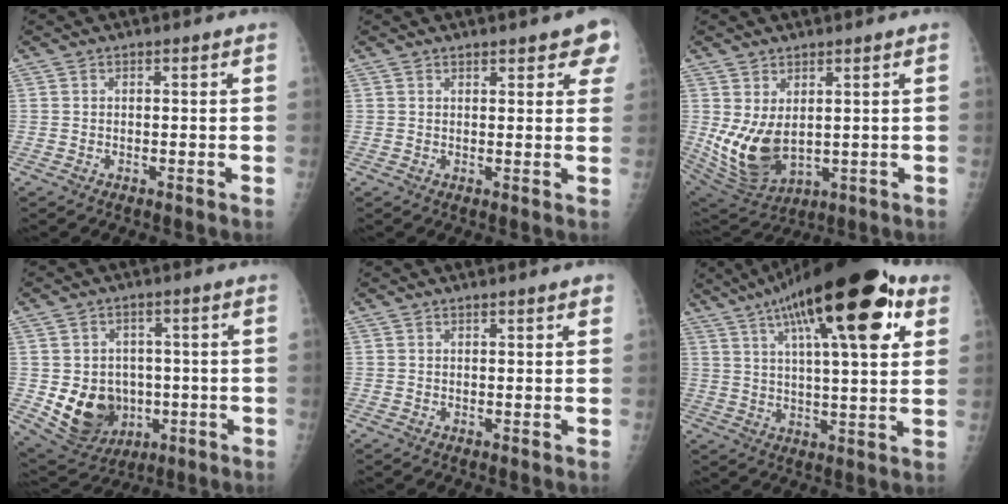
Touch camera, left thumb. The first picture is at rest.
{"total": 5.7, "force": [3.6, 2.0, 4.0], "torque": [-0.021, -0.009, 0.040]}
{"total": 10.7, "force": [1.1, 6.6, 8.4], "torque": [-0.153, -0.023, 0.046]}
{"total": 12.3, "force": [-1.8, 10.2, 6.6], "torque": [-0.075, 0.001, -0.006]}
{"total": 1.7, "force": [1.2, 0.2, 1.3], "torque": [-0.015, -0.001, 0.013]}
{"total": 24.6, "force": [11.6, 7.2, 20.5], "torque": [-0.309, -0.002, 0.177]}